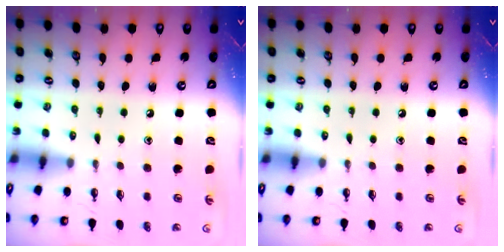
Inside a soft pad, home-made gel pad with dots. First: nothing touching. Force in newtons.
{"total": 0.0}